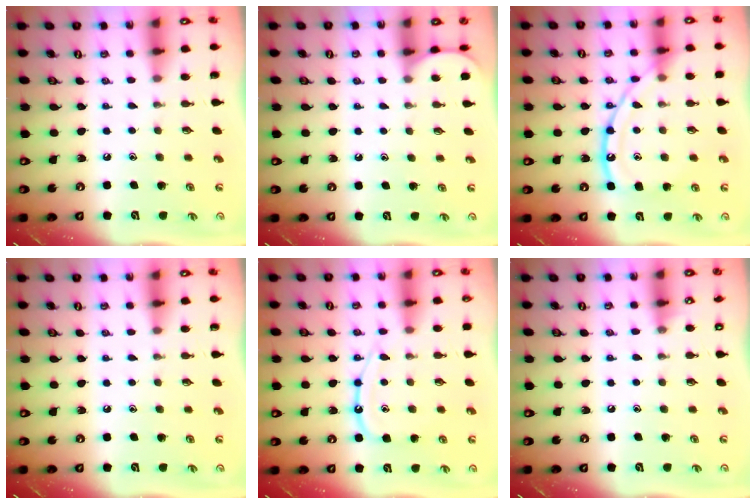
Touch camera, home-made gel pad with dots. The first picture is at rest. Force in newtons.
{"total": 0.9, "press": 0.9, "slide": 0.2}
{"total": 13.9, "press": 13.9, "slide": 1.2}
{"total": 0.0}
{"total": 12.4, "press": 12.4, "slide": 1.1}
{"total": 2.9, "press": 2.9, "slide": 0.4}